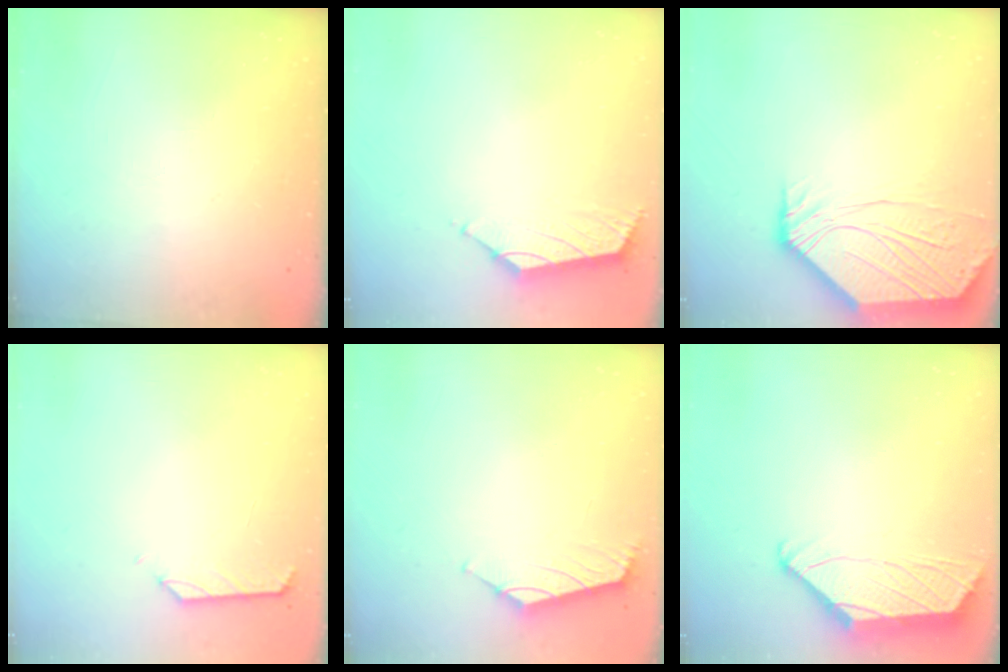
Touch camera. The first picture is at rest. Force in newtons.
{"total": 1.6, "press": 1.4, "slide": 0.7}
{"total": 7.3, "press": 7.3, "slide": 1.1}
{"total": 0.6, "press": 0.3, "slide": 0.5}
{"total": 0.7, "press": 0.6, "slide": 0.2}
{"total": 2.2, "press": 2.1, "slide": 0.7}